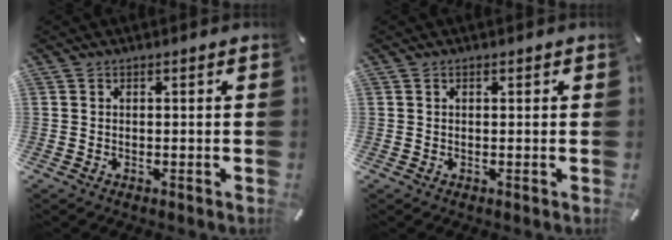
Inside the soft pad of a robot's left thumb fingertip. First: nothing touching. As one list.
[{"total": 0.6, "force": [0.2, 0.4, 0.3], "torque": [-0.006, 0.003, 0.003]}]